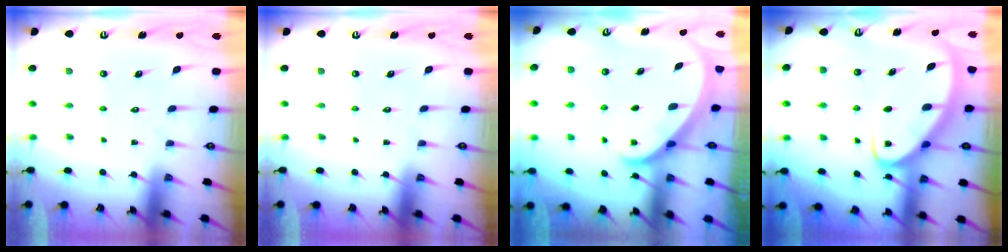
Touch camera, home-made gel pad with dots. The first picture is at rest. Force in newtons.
{"total": 0.0}
{"total": 2.7, "press": 2.7, "slide": 0.2}
{"total": 7.4, "press": 7.4, "slide": 0.9}